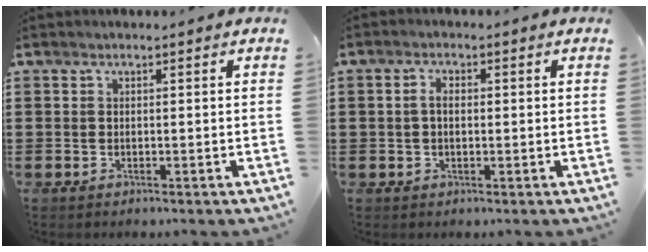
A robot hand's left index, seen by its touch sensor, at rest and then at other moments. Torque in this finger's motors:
{"motor_torque": [-0.19, 0.10, -0.26, -0.08]}